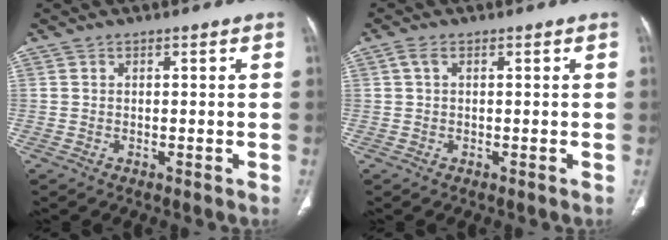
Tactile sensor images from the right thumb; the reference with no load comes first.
{"total": 1.4, "force": [0.4, 0.7, 1.2], "torque": [-0.033, 0.010, 0.009]}